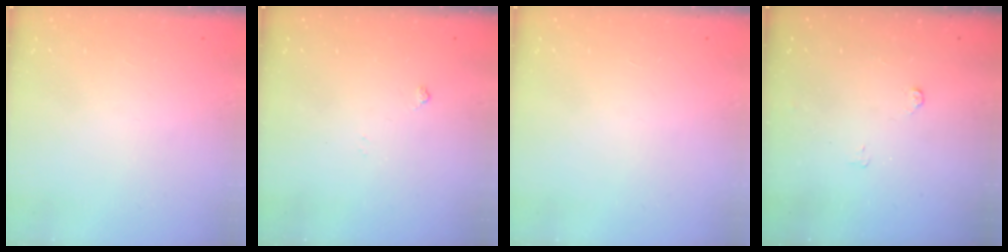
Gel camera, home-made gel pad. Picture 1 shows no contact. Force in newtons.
{"total": 4.3, "press": 4.2, "slide": 0.7}
{"total": 0.0}
{"total": 3.3, "press": 3.3, "slide": 0.4}